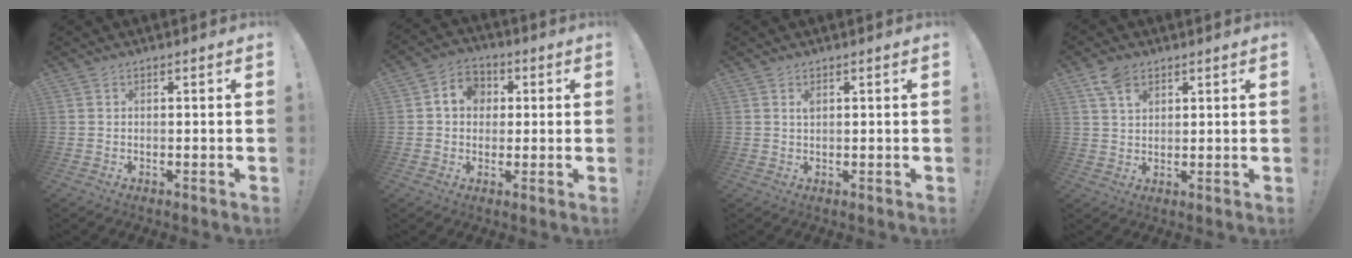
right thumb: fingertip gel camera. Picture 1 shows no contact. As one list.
[{"total": 7.8, "force": [1.5, 6.8, 3.5], "torque": [-0.062, 0.011, 0.031]}, {"total": 1.0, "force": [0.6, 0.2, 0.8], "torque": [-0.010, -0.001, 0.009]}, {"total": 5.8, "force": [3.5, 3.3, 3.2], "torque": [-0.059, -0.010, 0.067]}]